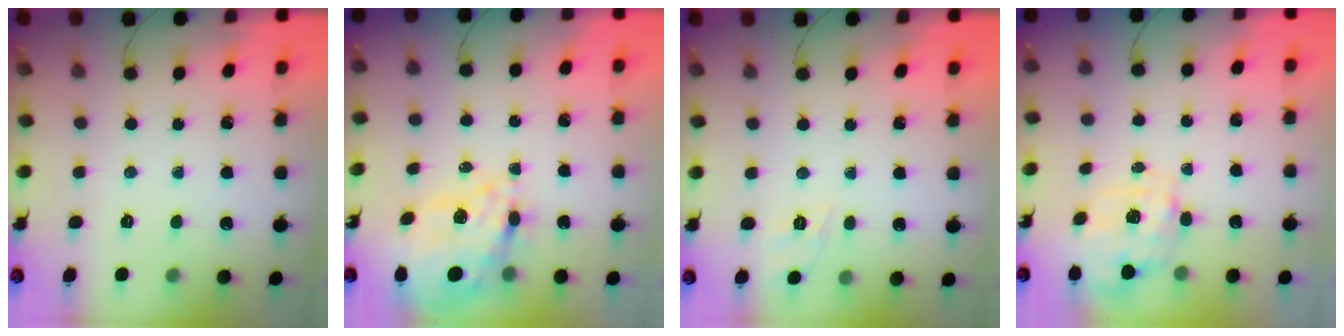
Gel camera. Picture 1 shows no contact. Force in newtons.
{"total": 14.0, "press": 13.2, "slide": 4.7}
{"total": 1.7, "press": 0.4, "slide": 1.6}
{"total": 2.8, "press": 2.7, "slide": 0.9}